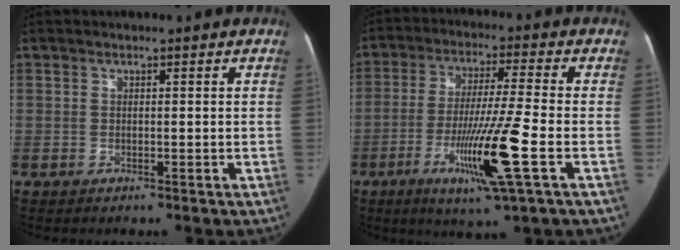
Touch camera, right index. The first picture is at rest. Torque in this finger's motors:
{"motor_torque": [1.77, -0.37, 0.93, 0.21]}